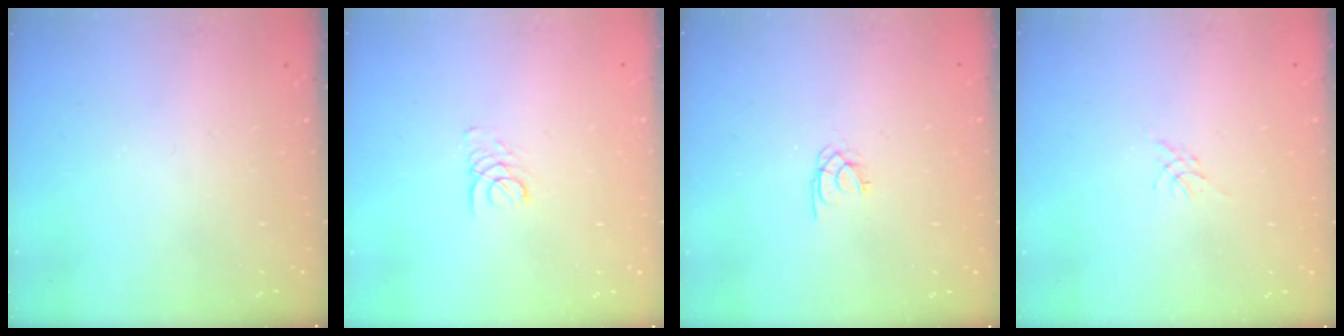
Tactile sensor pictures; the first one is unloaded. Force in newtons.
{"total": 1.6, "press": 1.6, "slide": 0.1}
{"total": 1.8, "press": 1.8, "slide": 0.3}
{"total": 0.0}